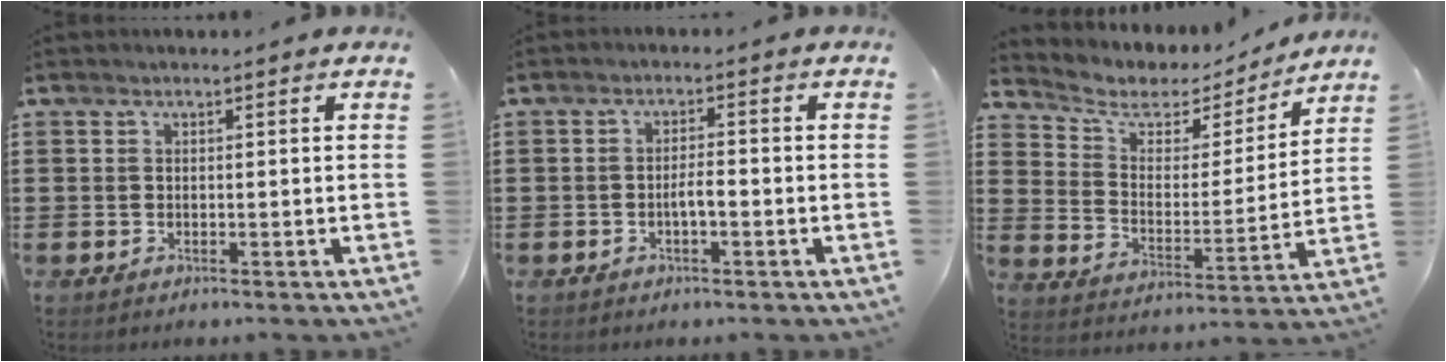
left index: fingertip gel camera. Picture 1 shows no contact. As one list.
[{"total": 2.4, "force": [-1.0, 0.6, 2.1], "torque": [-0.040, 0.006, -0.019]}, {"total": 5.1, "force": [3.8, 2.9, 1.5], "torque": [-0.062, -0.021, 0.060]}]